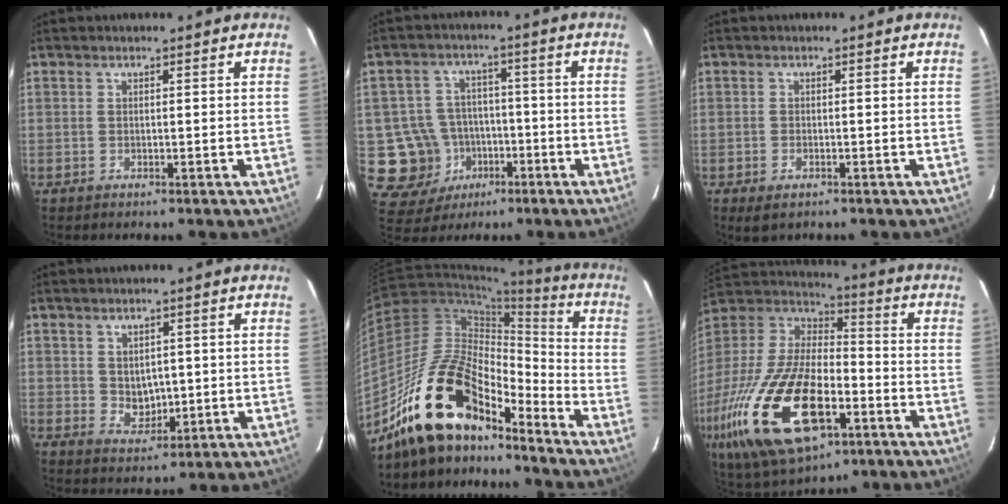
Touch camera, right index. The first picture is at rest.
{"total": 11.2, "force": [-3.6, 10.3, 2.2], "torque": [-0.076, 0.025, -0.039]}
{"total": 2.6, "force": [-1.5, 1.4, 1.6], "torque": [-0.031, -0.009, -0.025]}
{"total": 4.4, "force": [0.5, 3.7, 2.2], "torque": [-0.036, -0.002, 0.022]}
{"total": 19.4, "force": [-14.9, 6.9, 10.3], "torque": [-0.188, 0.010, -0.282]}
{"total": 31.8, "force": [-12.8, 15.3, 24.8], "torque": [-0.535, -0.047, -0.223]}